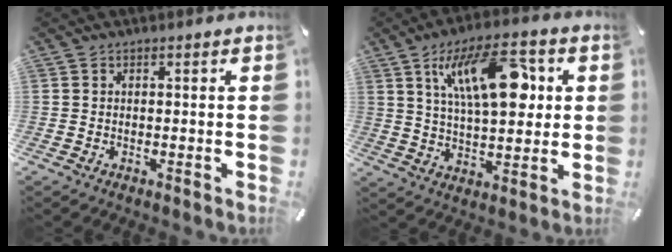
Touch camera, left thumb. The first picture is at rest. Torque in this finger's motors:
{"motor_torque": [2.11, 2.15, 1.47, -1.30, 0.52]}